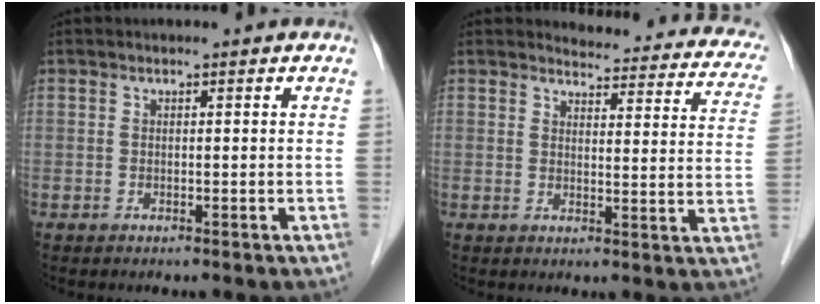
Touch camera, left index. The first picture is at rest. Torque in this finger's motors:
{"motor_torque": [0.26, -0.49, 0.00, 0.00]}